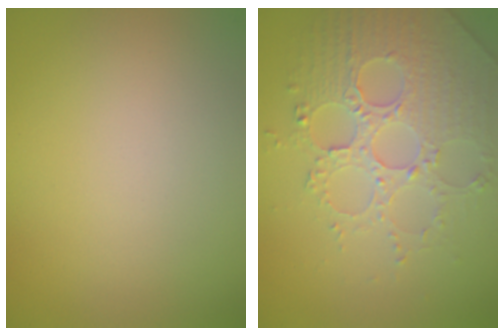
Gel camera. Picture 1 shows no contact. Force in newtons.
{"total": 4.4, "press": 4.3, "slide": 1.1}